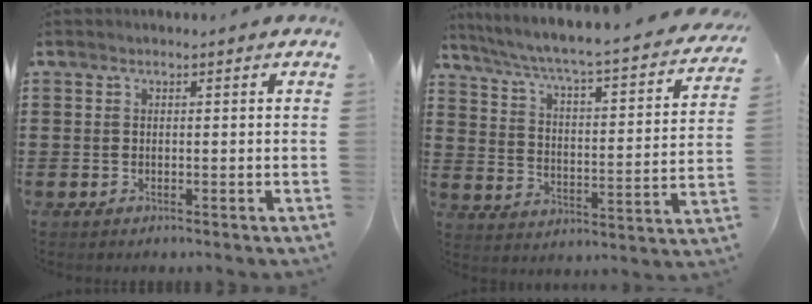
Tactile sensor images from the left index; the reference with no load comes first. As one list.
[{"total": 3.9, "force": [3.1, -0.2, 2.3], "torque": [-0.063, -0.040, 0.039]}]